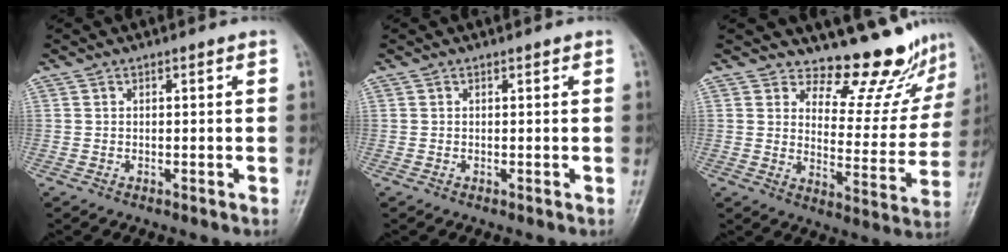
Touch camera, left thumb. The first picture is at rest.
{"total": 0.0}
{"total": 13.2, "force": [12.2, 4.0, 2.9], "torque": [0.002, -0.122, 0.156]}